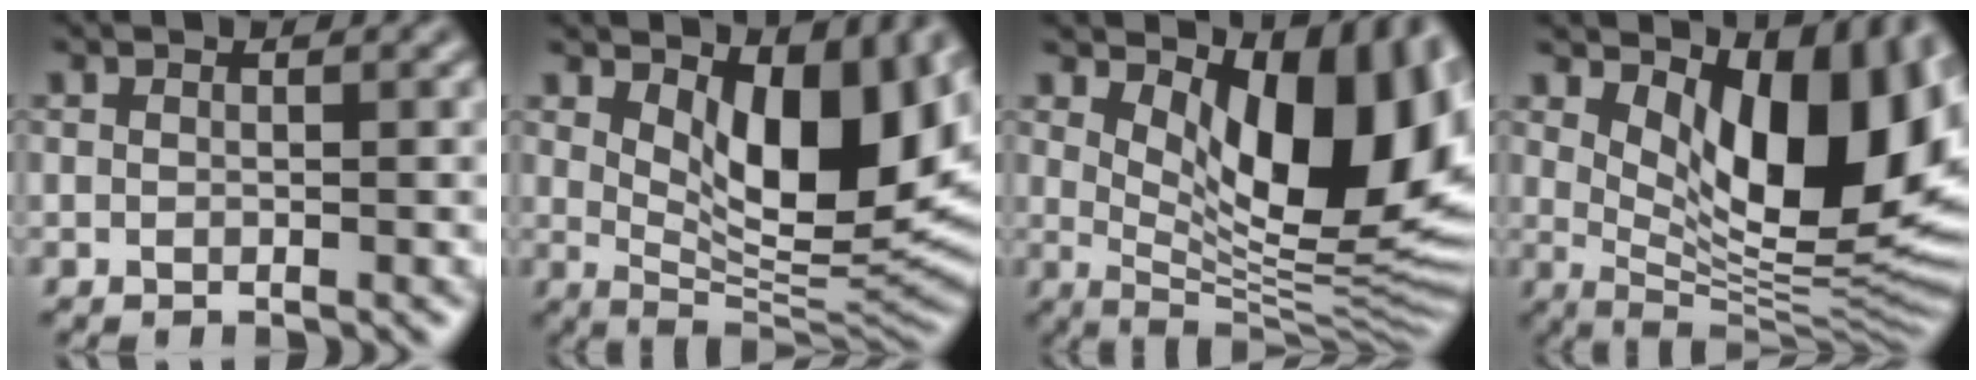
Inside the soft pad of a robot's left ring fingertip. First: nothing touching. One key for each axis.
{"total": 10.6, "fx": 3.3, "fy": 4.9, "fz": 8.8, "tx": -0.131, "ty": -0.017, "tz": 0.057}
{"total": 13.0, "fx": 4.3, "fy": 5.7, "fz": 10.9, "tx": -0.141, "ty": -0.008, "tz": 0.077}
{"total": 12.9, "fx": 4.3, "fy": 5.8, "fz": 10.8, "tx": -0.141, "ty": -0.009, "tz": 0.079}